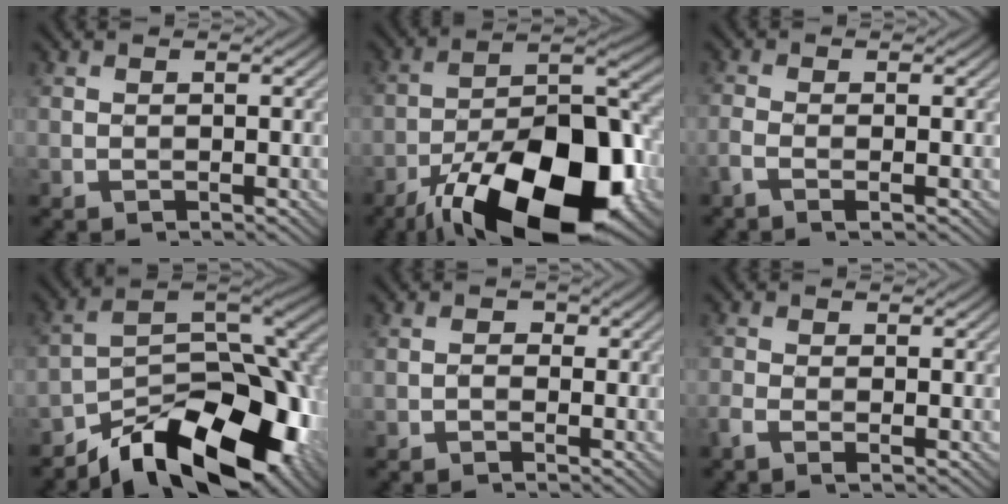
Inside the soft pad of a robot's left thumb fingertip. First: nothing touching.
{"total": 21.0, "force": [-12.2, 8.3, 15.0], "torque": [-0.236, -0.011, -0.204]}
{"total": 2.1, "force": [-1.2, 0.4, 1.7], "torque": [-0.043, -0.002, -0.032]}
{"total": 15.5, "force": [-10.5, 6.6, 9.4], "torque": [-0.143, -0.009, -0.176]}
{"total": 0.9, "force": [-0.6, 0.6, 0.4], "torque": [-0.008, 0.002, -0.015]}
{"total": 2.0, "force": [-1.2, 0.5, 1.5], "torque": [-0.041, -0.003, -0.031]}